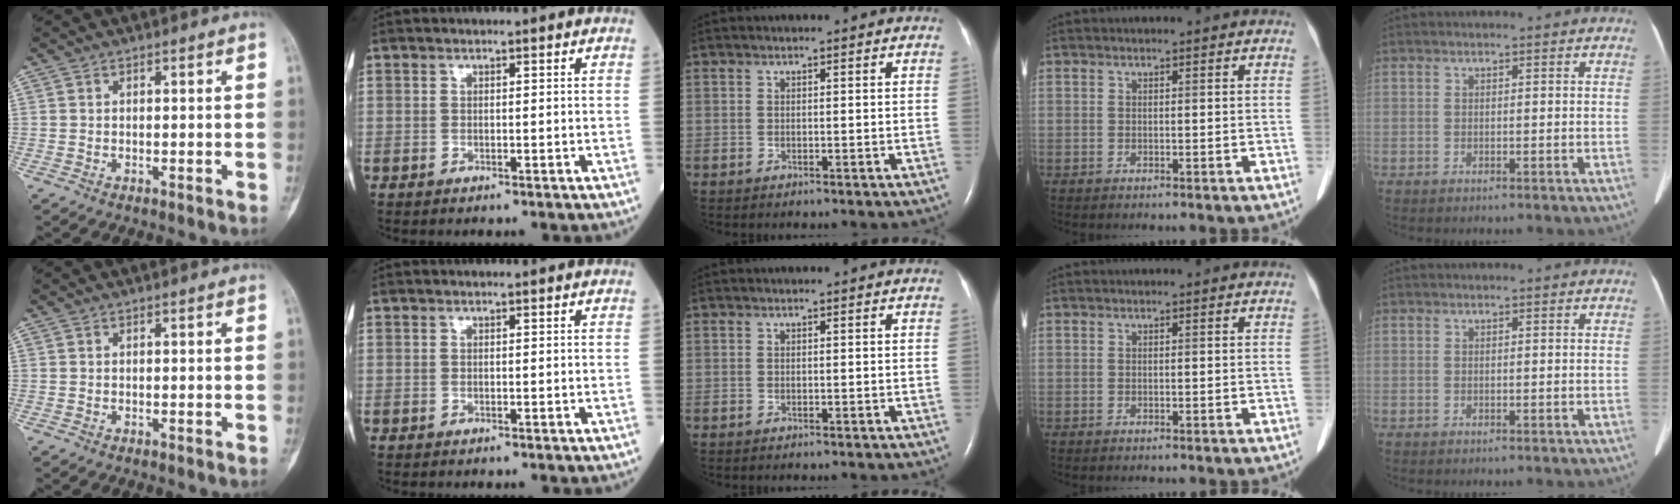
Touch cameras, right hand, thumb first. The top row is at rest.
{}